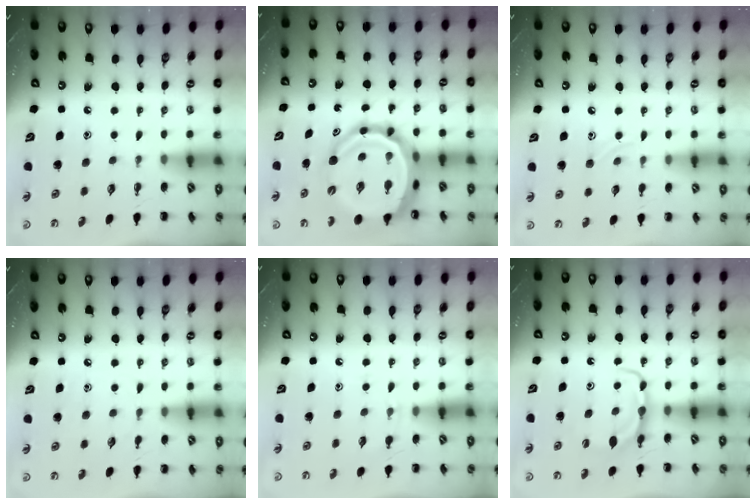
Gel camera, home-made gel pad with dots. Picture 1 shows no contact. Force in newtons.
{"total": 19.6, "press": 19.0, "slide": 5.0}
{"total": 4.8, "press": 4.6, "slide": 1.3}
{"total": 4.9, "press": 4.5, "slide": 1.7}
{"total": 5.2, "press": 4.8, "slide": 1.8}
{"total": 6.6, "press": 6.6, "slide": 0.3}